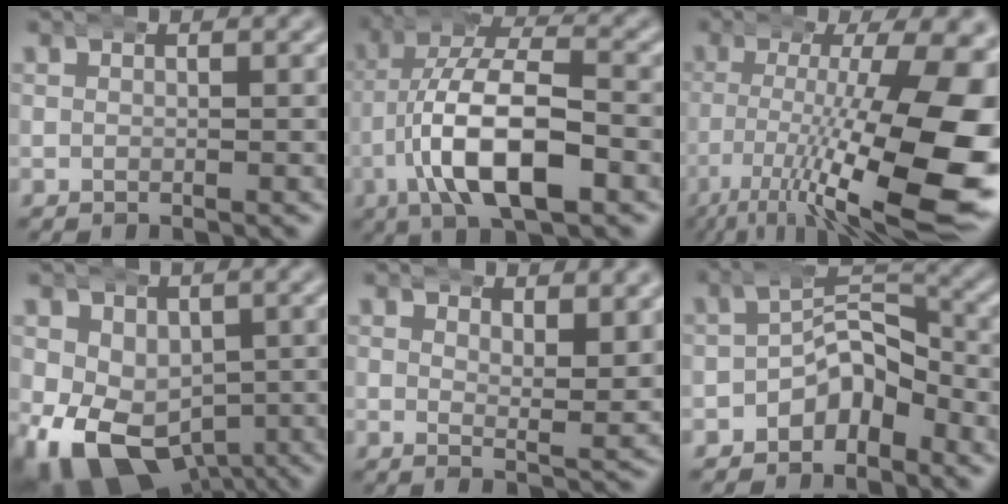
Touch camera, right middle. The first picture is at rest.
{"total": 9.6, "force": [-0.3, 5.0, 8.2], "torque": [-0.138, -0.004, -0.010]}
{"total": 14.0, "force": [-2.2, 4.6, 13.0], "torque": [-0.174, -0.023, -0.015]}
{"total": 12.1, "force": [-5.5, 9.1, 5.7], "torque": [-0.116, -0.074, -0.066]}
{"total": 3.1, "force": [2.8, 0.0, 1.3], "torque": [-0.013, -0.010, 0.045]}
{"total": 4.9, "force": [-1.8, 3.3, 3.2], "torque": [-0.025, 0.007, -0.039]}